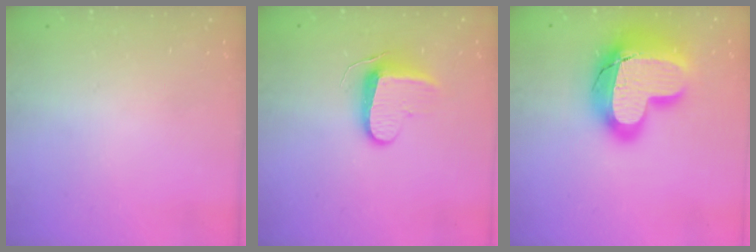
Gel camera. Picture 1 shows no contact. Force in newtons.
{"total": 9.5, "press": 9.5, "slide": 0.8}
{"total": 23.0, "press": 22.9, "slide": 1.6}